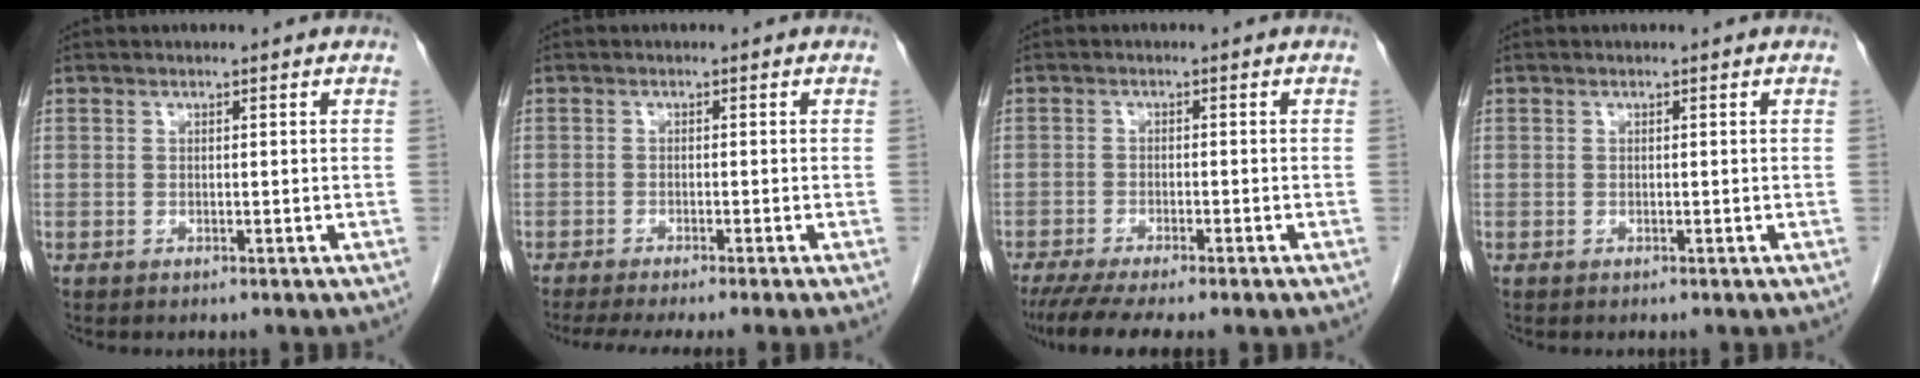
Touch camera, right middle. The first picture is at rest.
{"total": 8.0, "force": [-6.7, -0.9, 4.4], "torque": [-0.046, -0.018, -0.102]}
{"total": 8.3, "force": [-6.7, 0.7, 4.9], "torque": [-0.071, -0.015, -0.103]}
{"total": 0.0}